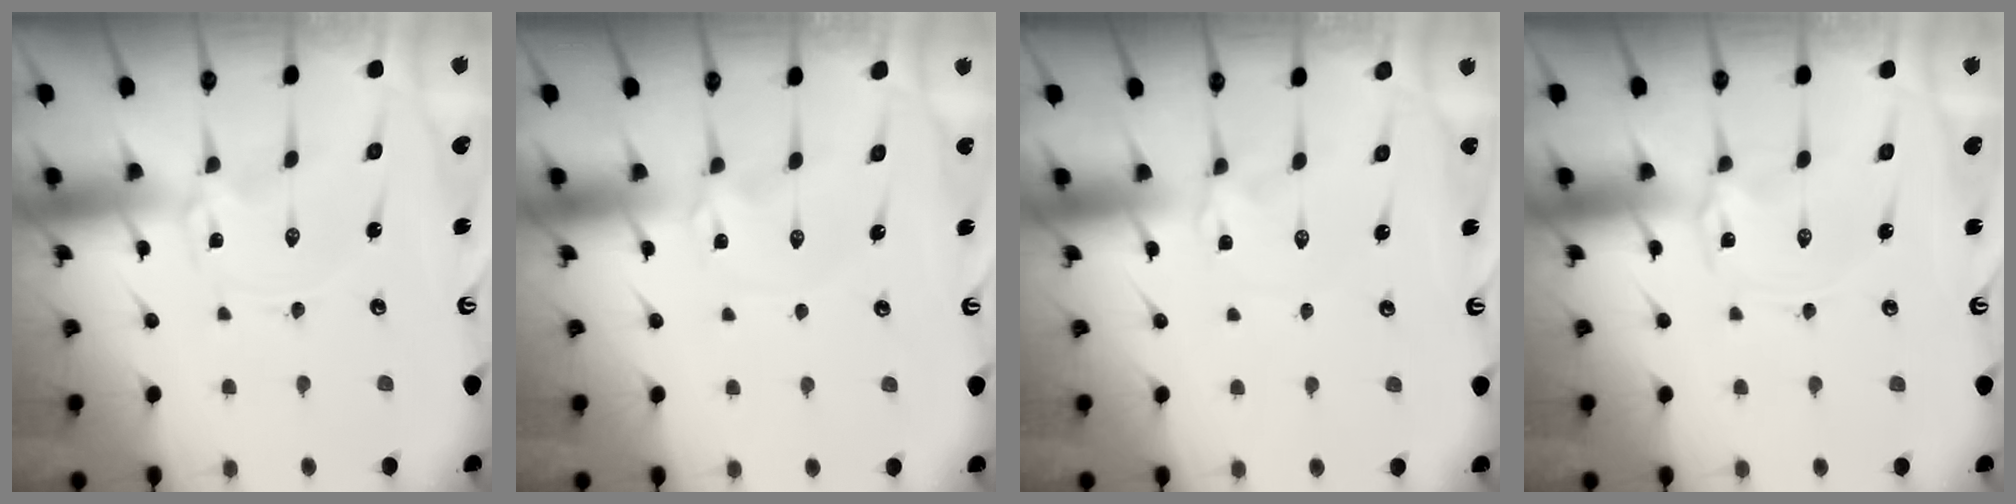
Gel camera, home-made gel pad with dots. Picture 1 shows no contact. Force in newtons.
{"total": 0.7, "press": 0.6, "slide": 0.3}
{"total": 1.1, "press": 1.0, "slide": 0.3}
{"total": 1.3, "press": 1.3, "slide": 0.2}